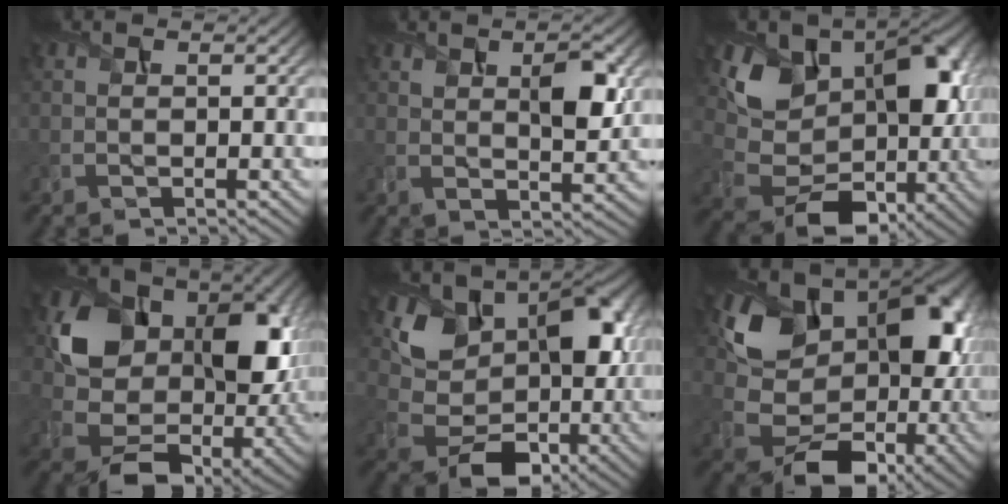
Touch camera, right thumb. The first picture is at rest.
{"total": 6.0, "force": [2.3, 2.6, 4.9], "torque": [-0.084, -0.004, 0.043]}
{"total": 13.4, "force": [2.2, 9.9, 8.8], "torque": [-0.141, -0.017, 0.052]}
{"total": 16.5, "force": [2.7, 12.2, 10.7], "torque": [-0.196, -0.021, 0.061]}
{"total": 11.6, "force": [2.0, 8.6, 7.5], "torque": [-0.120, -0.014, 0.043]}
{"total": 15.5, "force": [2.2, 11.5, 10.1], "torque": [-0.153, -0.018, 0.053]}